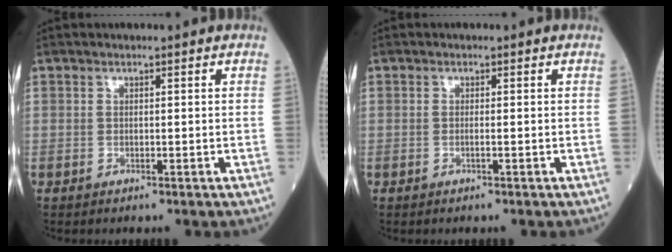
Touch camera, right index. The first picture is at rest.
{"total": 0.6, "force": [-0.2, -0.1, 0.5], "torque": [-0.009, 0.000, -0.007]}